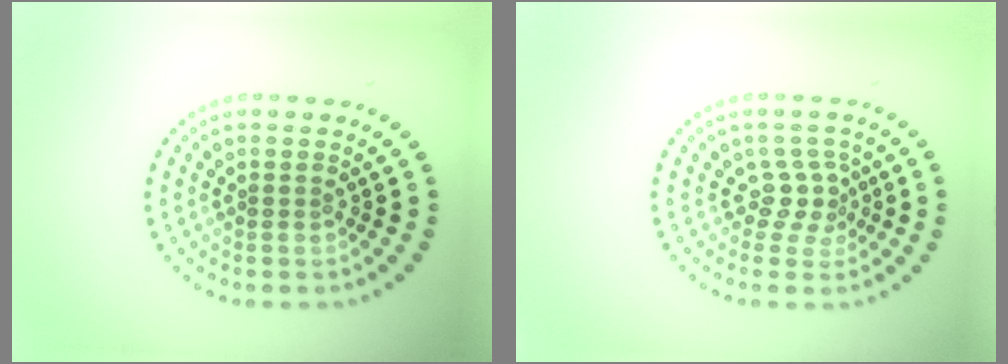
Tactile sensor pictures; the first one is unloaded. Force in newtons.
{"total": 2.2, "press": 1.5, "slide": 1.7}